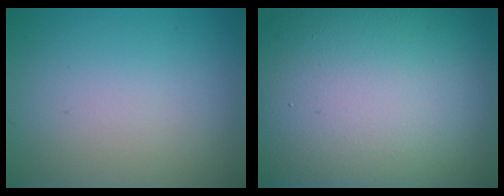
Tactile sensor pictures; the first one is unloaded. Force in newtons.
{"total": 20.2, "press": 20.1, "slide": 1.4}